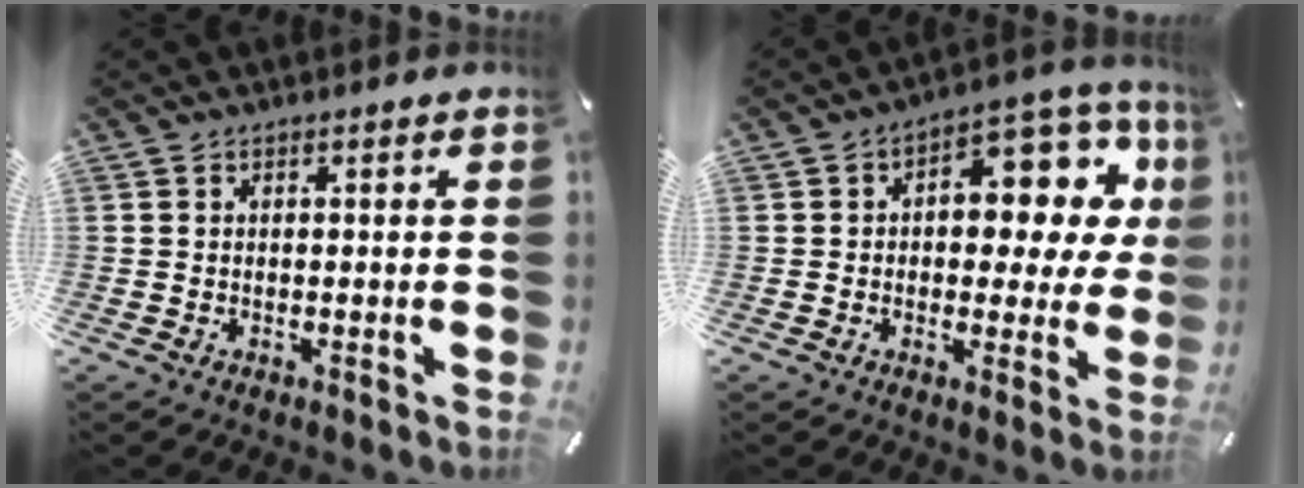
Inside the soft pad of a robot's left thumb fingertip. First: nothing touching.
{"total": 12.6, "force": [3.6, 7.6, 9.4], "torque": [-0.103, -0.035, 0.058]}